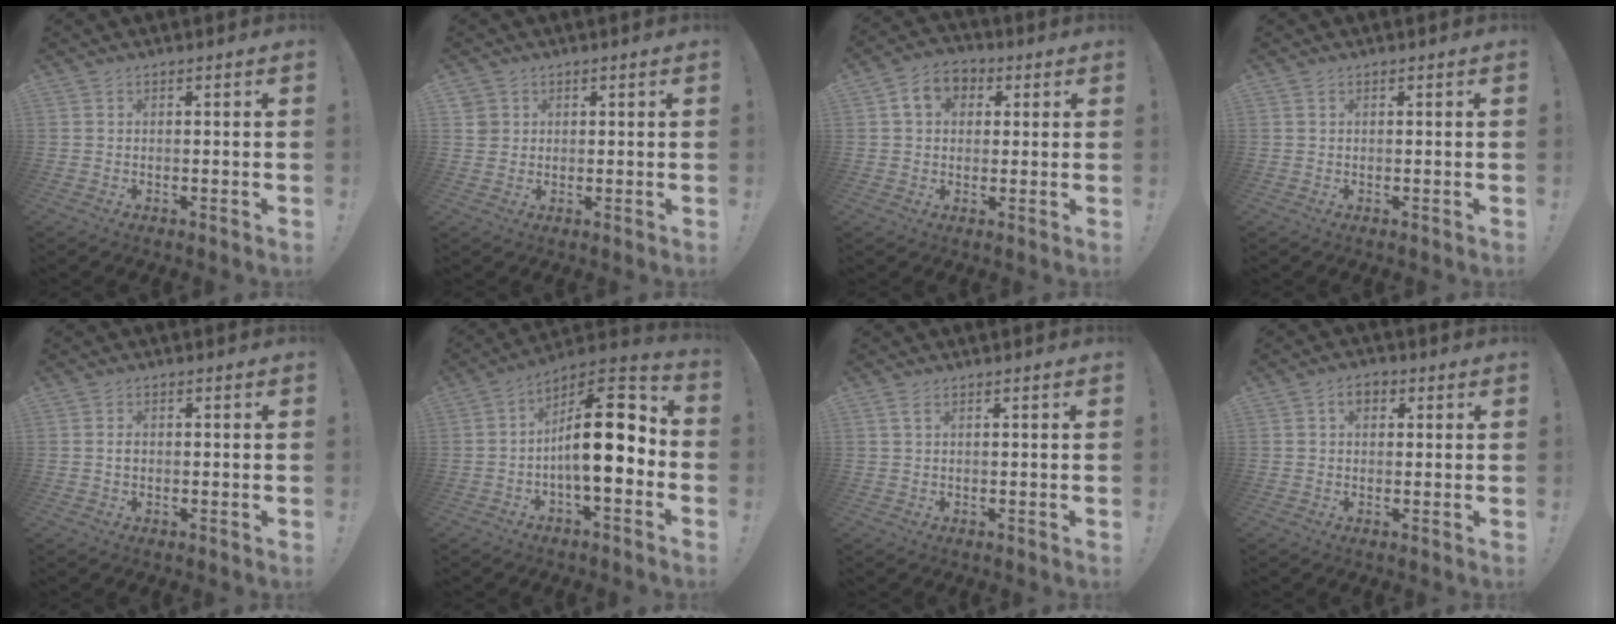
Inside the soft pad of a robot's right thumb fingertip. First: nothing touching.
{"total": 2.4, "force": [1.2, 2.1, 0.4], "torque": [-0.010, -0.002, 0.025]}
{"total": 8.6, "force": [2.6, 6.7, 4.8], "torque": [-0.071, 0.006, 0.052]}
{"total": 0.0}
{"total": 1.1, "force": [-0.1, 0.8, 0.6], "torque": [-0.004, 0.001, -0.004]}
{"total": 18.1, "force": [-0.7, 7.4, 16.5], "torque": [-0.247, 0.007, -0.009]}
{"total": 1.8, "force": [0.7, 0.6, 1.5], "torque": [-0.033, 0.004, 0.014]}
{"total": 3.9, "force": [1.2, 2.6, 2.7], "torque": [-0.041, 0.006, 0.021]}